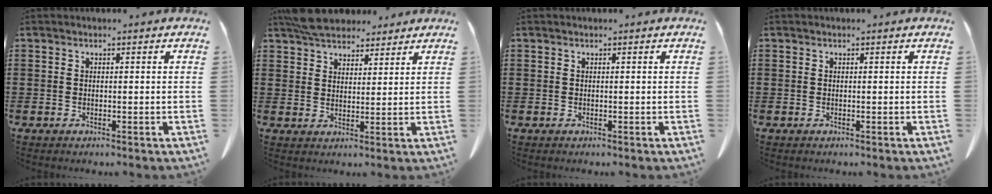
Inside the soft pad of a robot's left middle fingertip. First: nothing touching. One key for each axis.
{"total": 5.7, "fx": 5.1, "fy": 1.8, "fz": 1.6, "tx": -0.047, "ty": -0.006, "tz": 0.100}
{"total": 0.0}
{"total": 0.0}